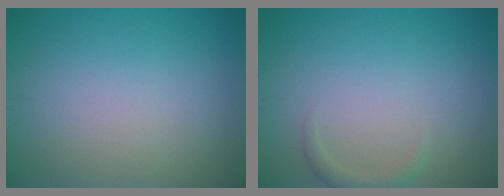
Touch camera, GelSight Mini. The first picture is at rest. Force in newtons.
{"total": 1.2, "press": 1.2, "slide": 0.2}